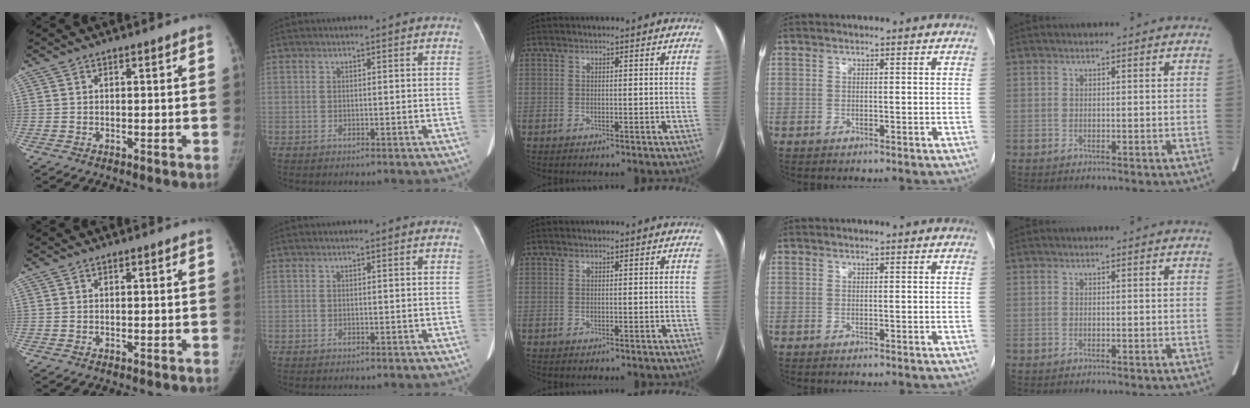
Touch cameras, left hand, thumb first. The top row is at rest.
{}